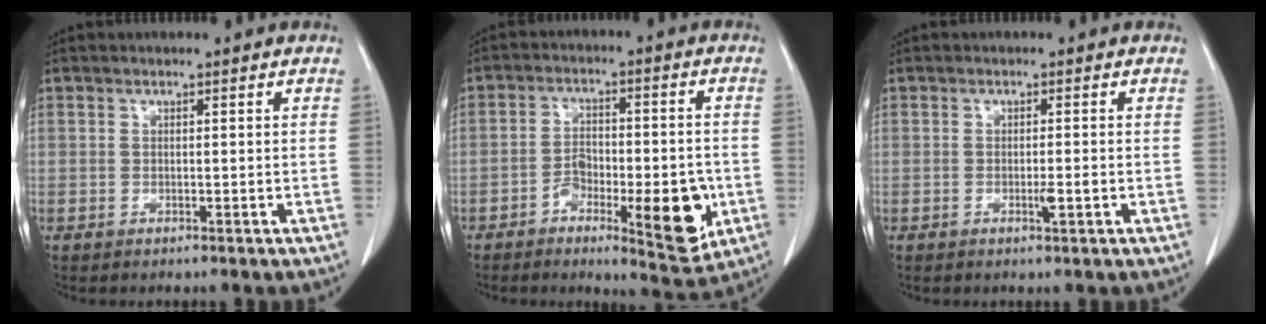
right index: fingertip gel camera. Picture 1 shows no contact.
{"total": 11.9, "force": [-4.3, 4.1, 10.3], "torque": [-0.140, 0.008, -0.058]}
{"total": 1.7, "force": [-0.5, 0.1, 1.6], "torque": [-0.028, -0.003, -0.009]}